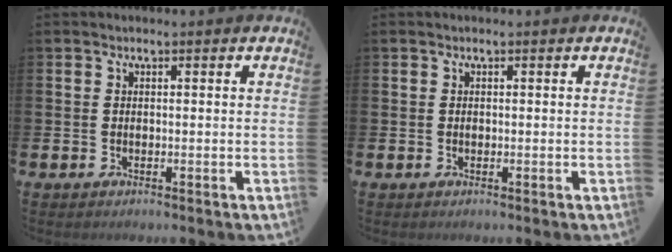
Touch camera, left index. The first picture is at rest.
{"total": 0.0}